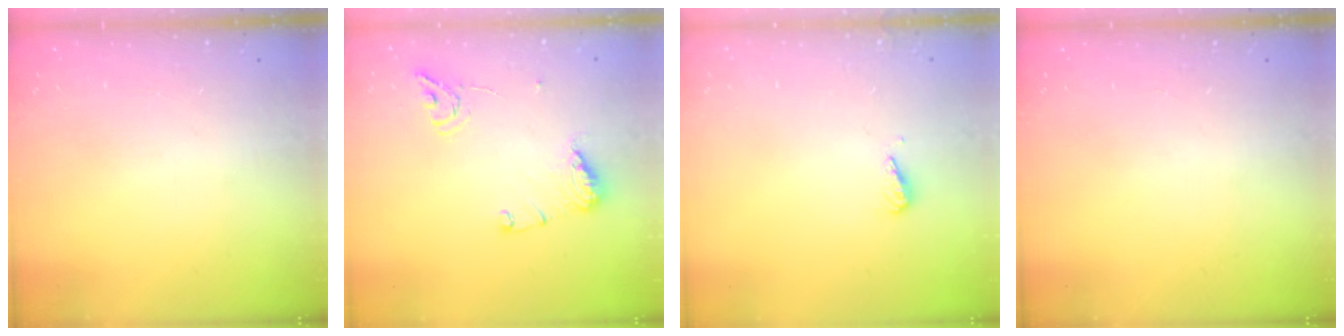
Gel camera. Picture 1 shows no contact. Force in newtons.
{"total": 10.7, "press": 10.7, "slide": 1.0}
{"total": 3.0, "press": 3.0, "slide": 0.1}
{"total": 0.0}